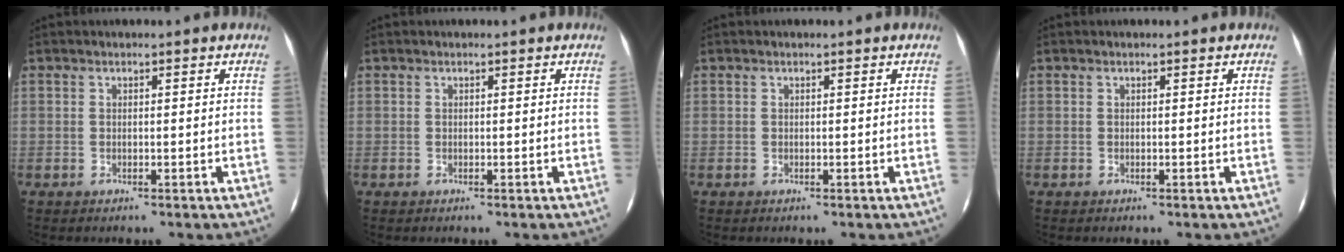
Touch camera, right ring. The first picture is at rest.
{"total": 0.0}
{"total": 0.0}
{"total": 0.0}